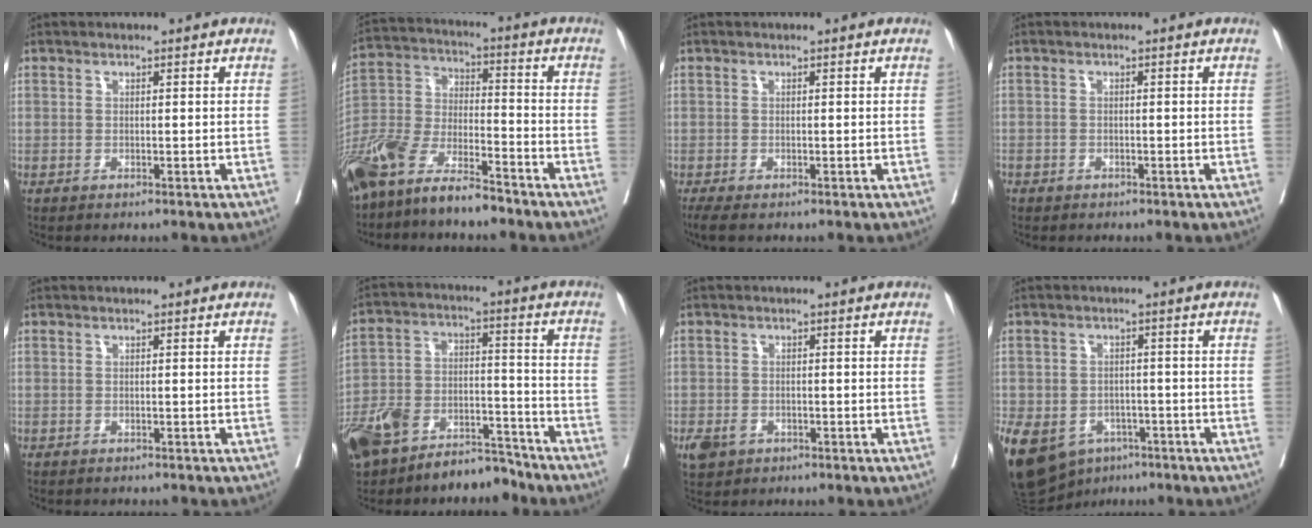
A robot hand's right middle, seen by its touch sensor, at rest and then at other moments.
{"total": 15.2, "force": [-12.1, 3.7, 8.4], "torque": [-0.182, -0.009, -0.234]}
{"total": 2.9, "force": [-2.3, 0.7, 1.7], "torque": [-0.033, -0.013, -0.037]}
{"total": 1.5, "force": [-1.1, 0.9, 0.1], "torque": [-0.010, 0.001, -0.021]}
{"total": 1.4, "force": [-1.3, 0.4, 0.4], "torque": [-0.017, -0.005, -0.018]}
{"total": 15.5, "force": [-12.6, 5.9, 7.0], "torque": [-0.129, 0.023, -0.220]}
{"total": 3.5, "force": [-1.9, 2.5, 1.5], "torque": [-0.027, 0.000, -0.027]}
{"total": 22.3, "force": [-10.5, 16.8, 10.3], "torque": [-0.319, -0.019, -0.147]}